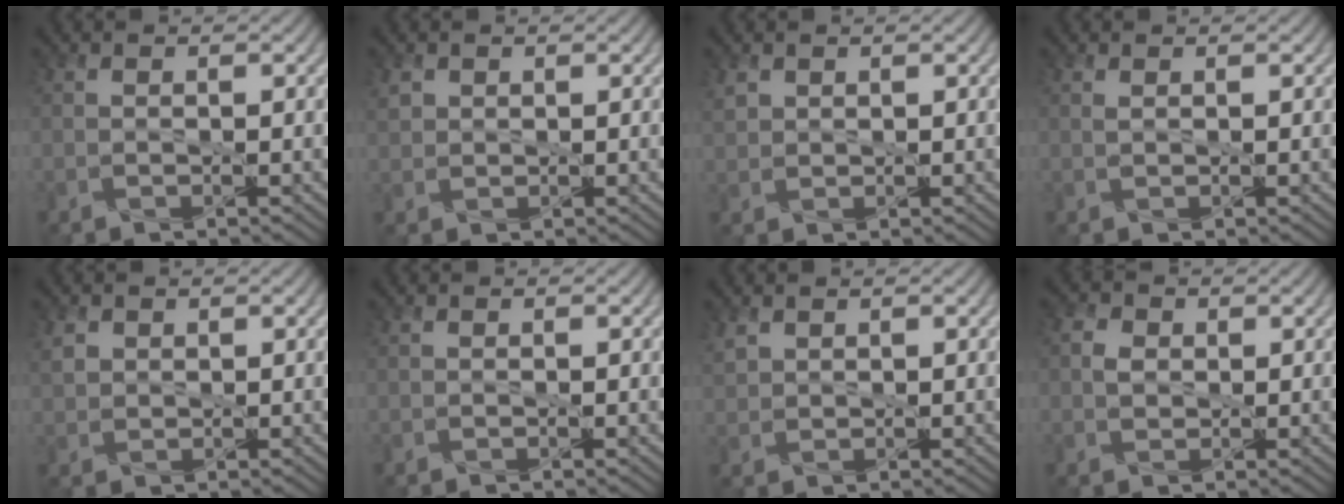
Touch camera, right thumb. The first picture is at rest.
{"total": 1.8, "force": [0.8, 1.5, 0.6], "torque": [-0.026, 0.002, 0.018]}
{"total": 1.9, "force": [1.1, 1.4, 0.6], "torque": [-0.025, 0.003, 0.026]}
{"total": 0.5, "force": [0.3, 0.2, 0.4], "torque": [-0.012, 0.000, 0.006]}
{"total": 2.3, "force": [1.0, 1.9, 1.0], "torque": [-0.037, 0.002, 0.021]}
{"total": 0.0}
{"total": 2.1, "force": [1.4, 1.4, 0.8], "torque": [-0.030, 0.004, 0.032]}
{"total": 2.1, "force": [0.0, 1.7, 1.2], "torque": [-0.034, 0.002, -0.006]}